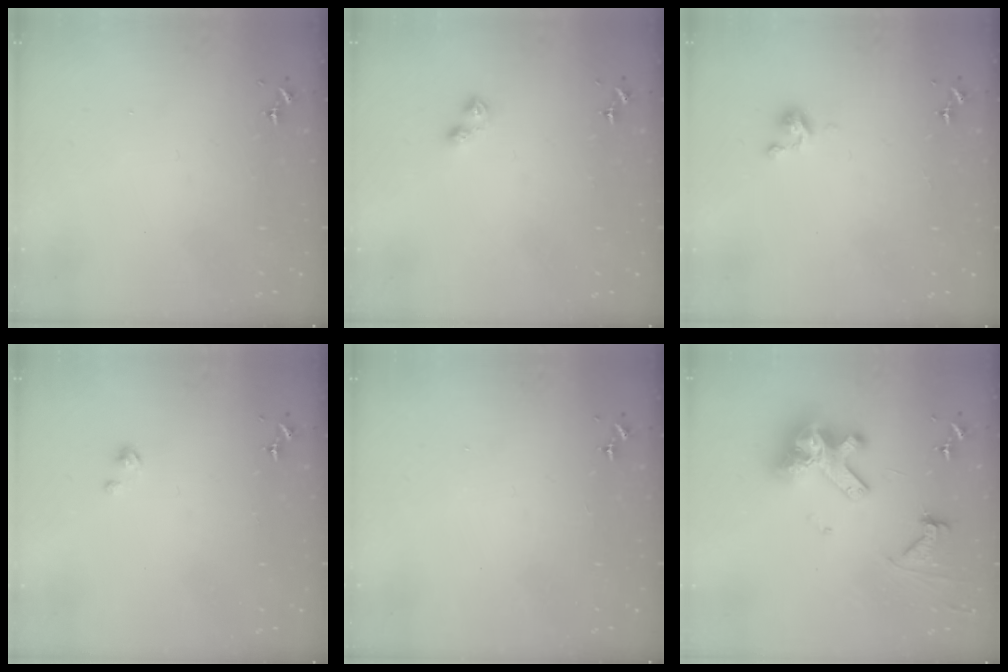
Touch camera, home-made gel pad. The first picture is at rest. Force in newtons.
{"total": 3.3, "press": 3.2, "slide": 0.6}
{"total": 5.0, "press": 5.0, "slide": 0.4}
{"total": 0.8, "press": 0.8, "slide": 0.2}
{"total": 0.0}
{"total": 15.1, "press": 15.0, "slide": 1.8}